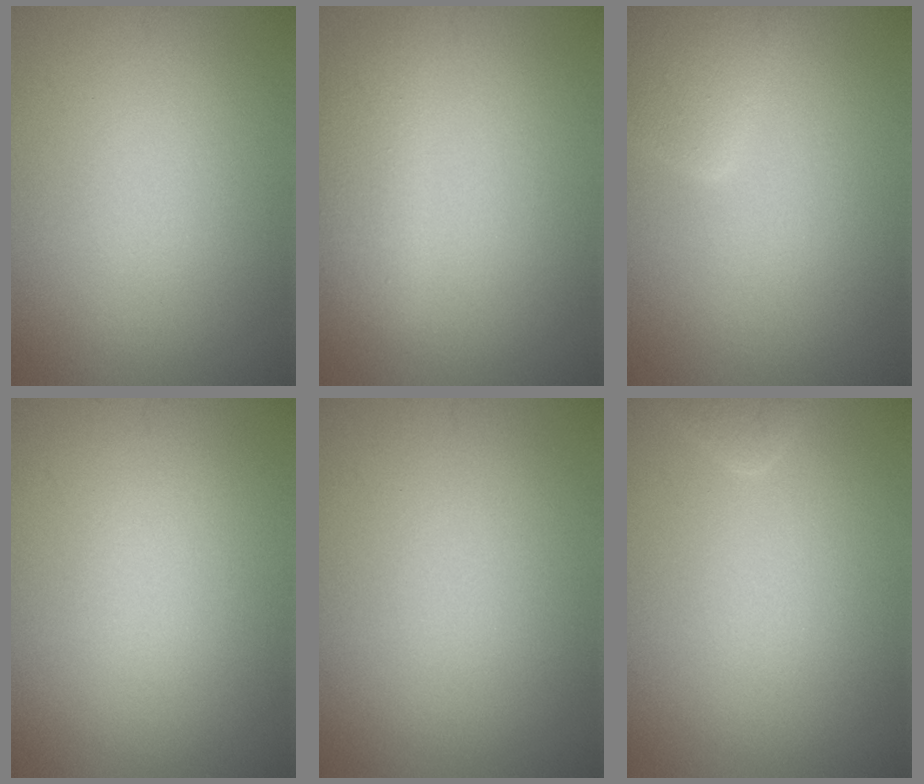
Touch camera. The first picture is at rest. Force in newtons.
{"total": 2.9, "press": 2.9, "slide": 0.2}
{"total": 3.8, "press": 3.8, "slide": 0.3}
{"total": 0.0}
{"total": 0.0}
{"total": 1.5, "press": 1.5, "slide": 0.2}